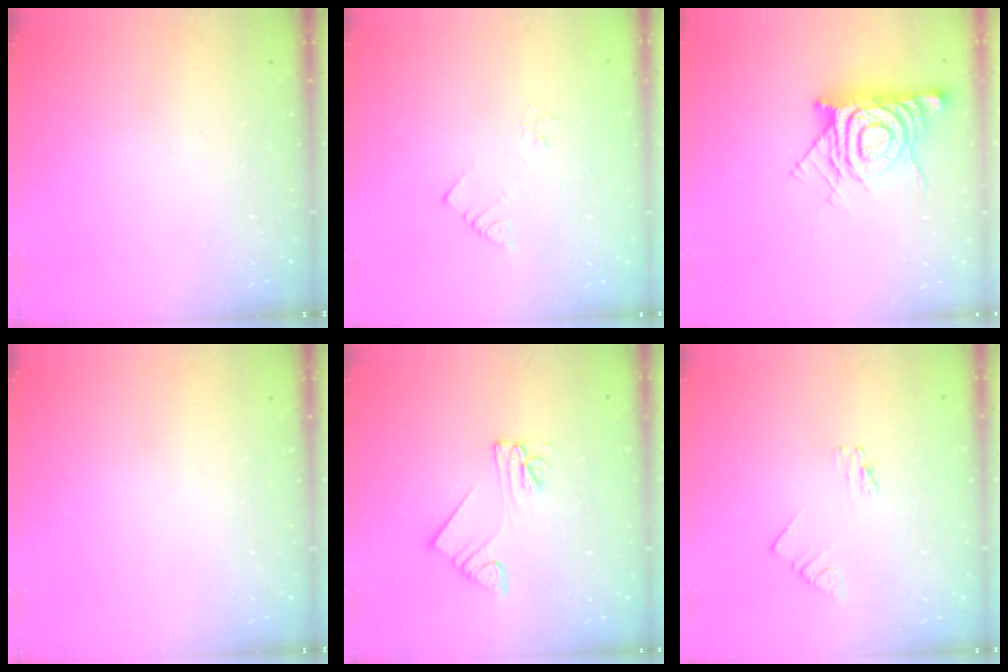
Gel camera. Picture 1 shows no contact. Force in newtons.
{"total": 2.4, "press": 2.4, "slide": 0.4}
{"total": 13.0, "press": 13.0, "slide": 1.0}
{"total": 0.0}
{"total": 5.4, "press": 5.4, "slide": 0.6}
{"total": 1.1, "press": 1.1, "slide": 0.0}